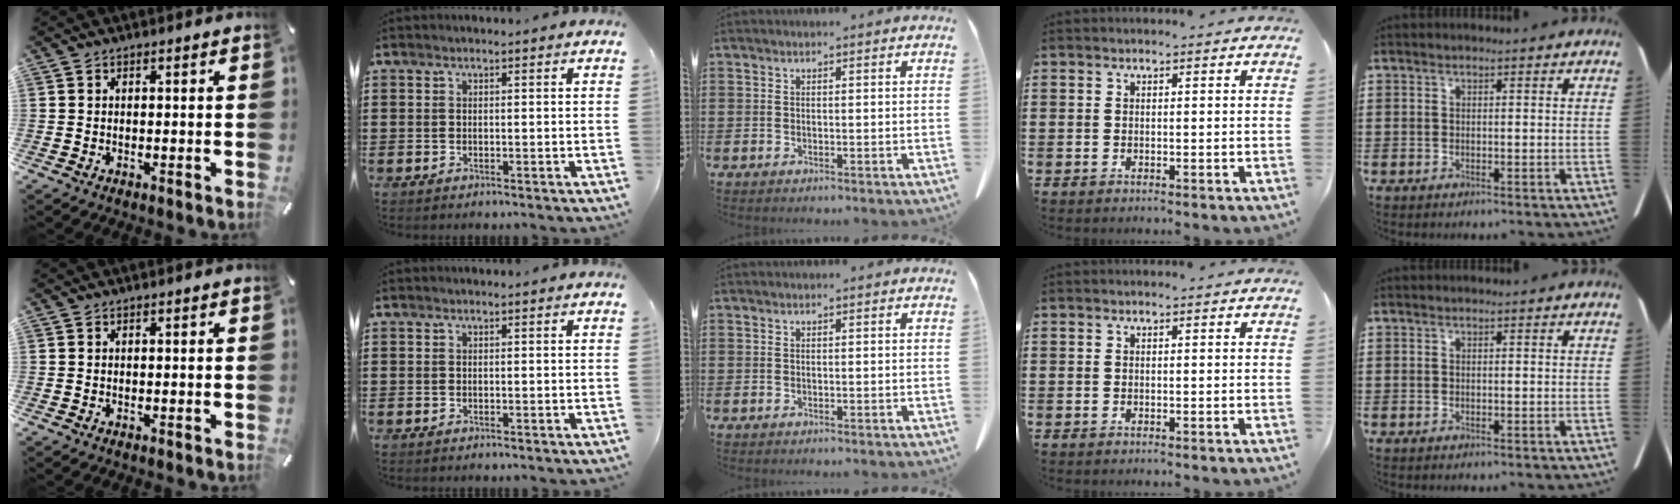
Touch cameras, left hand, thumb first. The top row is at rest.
{}